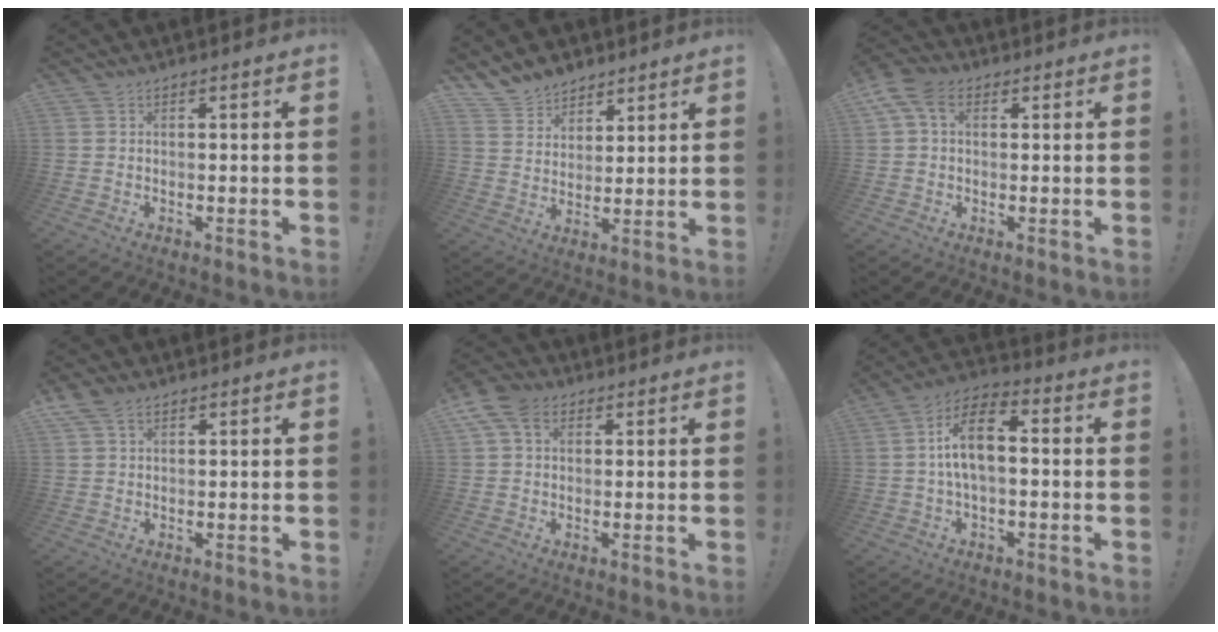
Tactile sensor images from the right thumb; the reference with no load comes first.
{"total": 8.3, "force": [6.8, 4.7, 0.7], "torque": [-0.021, -0.054, 0.136]}
{"total": 7.4, "force": [2.7, 4.9, 4.9], "torque": [-0.096, 0.003, 0.053]}
{"total": 4.3, "force": [2.5, 2.5, 2.4], "torque": [-0.043, -0.004, 0.049]}
{"total": 8.0, "force": [3.2, 5.6, 4.8], "torque": [-0.090, 0.001, 0.063]}
{"total": 12.1, "force": [1.0, 6.1, 10.4], "torque": [-0.183, 0.015, 0.020]}